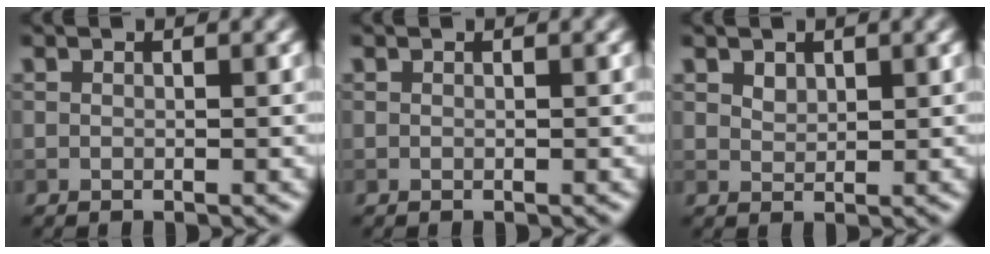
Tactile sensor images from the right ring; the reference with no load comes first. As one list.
[{"total": 0.0}, {"total": 1.1, "force": [0.8, 0.7, 0.4], "torque": [-0.010, 0.000, 0.019]}]